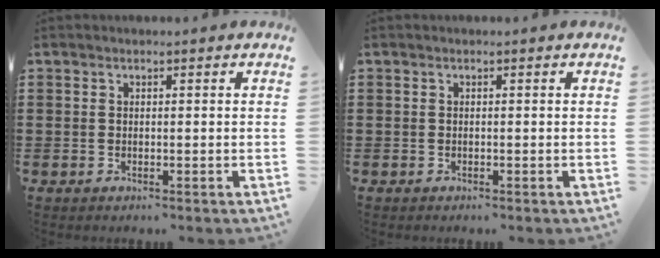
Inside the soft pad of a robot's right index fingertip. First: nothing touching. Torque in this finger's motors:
{"motor_torque": [-1.07, 1.07, 0.01, 0.01]}